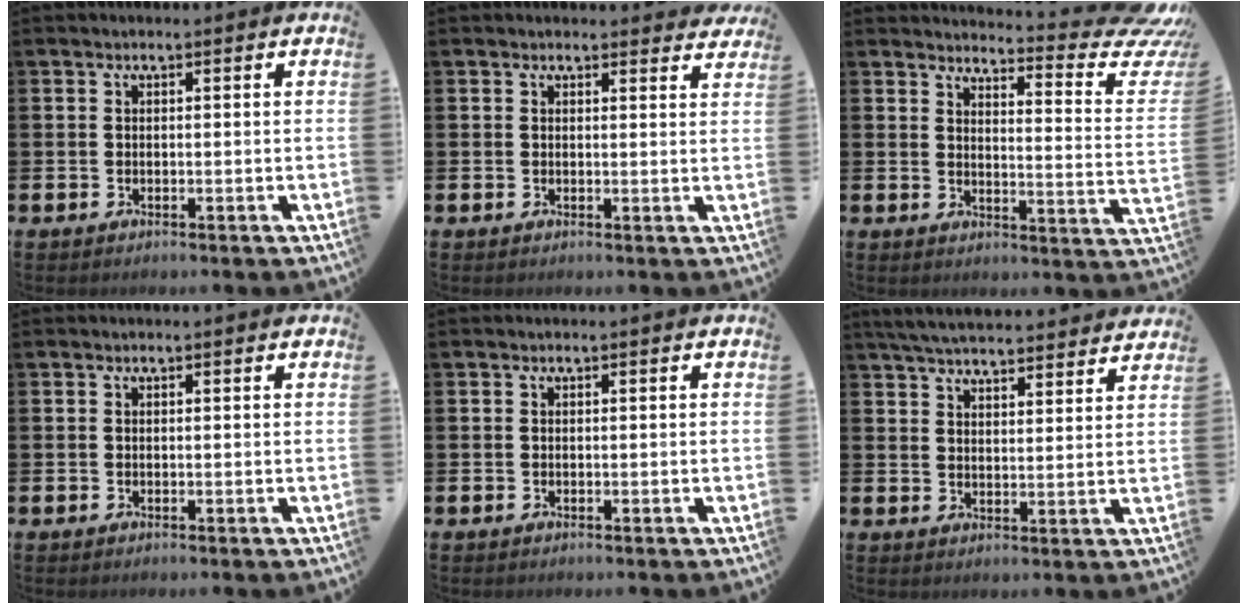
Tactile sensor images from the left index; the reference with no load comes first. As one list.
[{"total": 1.5, "force": [1.4, 0.4, 0.0], "torque": [0.013, -0.005, 0.023]}, {"total": 5.0, "force": [4.4, 1.1, 2.2], "torque": [-0.021, -0.054, 0.061]}, {"total": 0.0}, {"total": 0.0}, {"total": 5.7, "force": [5.6, 0.6, 1.1], "torque": [-0.034, -0.031, 0.100]}]